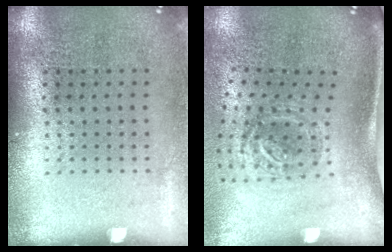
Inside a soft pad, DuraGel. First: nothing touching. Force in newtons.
{"total": 1.9, "press": 1.2, "slide": 1.5}